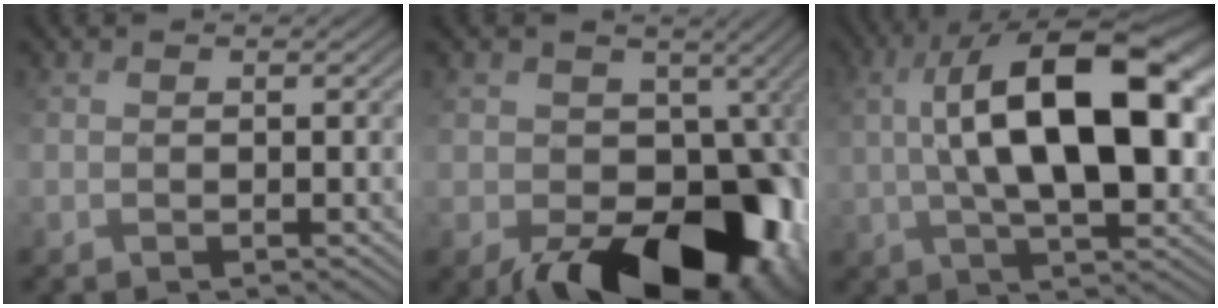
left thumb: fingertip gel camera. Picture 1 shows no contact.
{"total": 17.1, "force": [-5.5, 11.6, 11.3], "torque": [-0.151, -0.046, -0.077]}
{"total": 16.5, "force": [1.9, 7.6, 14.5], "torque": [-0.243, 0.016, 0.027]}